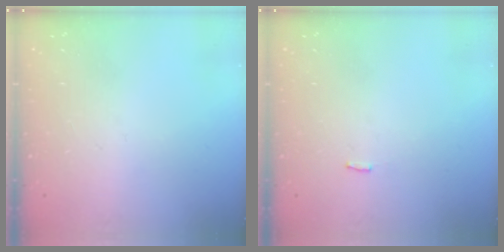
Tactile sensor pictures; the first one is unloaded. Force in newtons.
{"total": 2.5, "press": 2.5, "slide": 0.1}